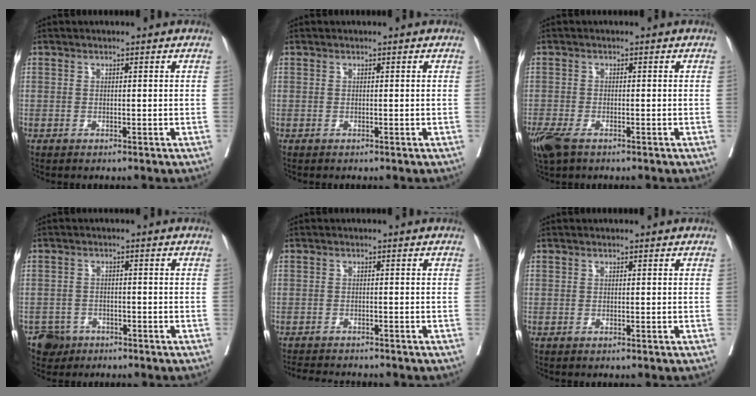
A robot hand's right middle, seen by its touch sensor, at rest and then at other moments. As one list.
[{"total": 0.0}, {"total": 5.8, "force": [-3.9, 2.5, 3.6], "torque": [-0.078, -0.015, -0.070]}, {"total": 3.5, "force": [-2.4, 2.6, -0.2], "torque": [0.006, 0.008, -0.041]}, {"total": 6.0, "force": [-5.7, 0.7, 1.8], "torque": [-0.020, -0.009, -0.088]}, {"total": 0.0}]